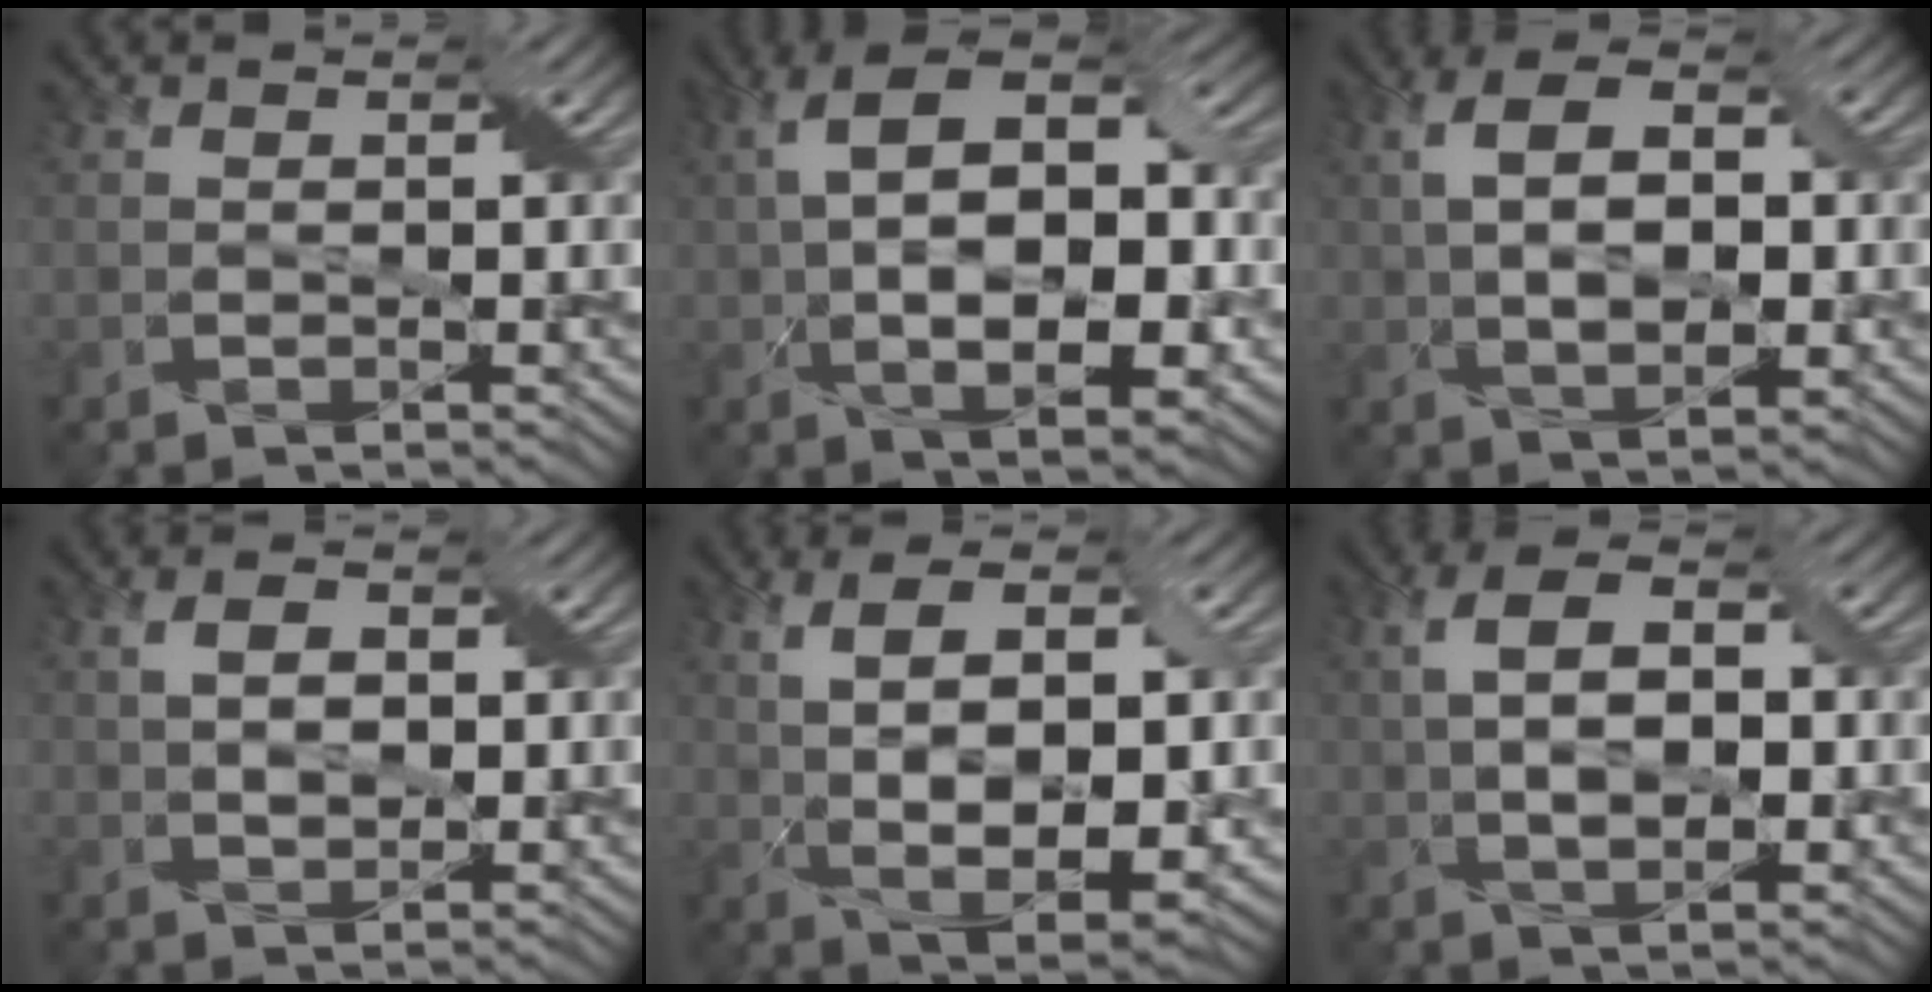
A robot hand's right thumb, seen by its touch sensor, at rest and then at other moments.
{"total": 13.3, "force": [0.1, 6.6, 11.6], "torque": [-0.192, 0.013, 0.003]}
{"total": 7.8, "force": [0.6, 4.0, 6.7], "torque": [-0.130, 0.009, 0.006]}
{"total": 3.6, "force": [0.6, 2.1, 2.9], "torque": [-0.054, -0.001, 0.011]}
{"total": 9.9, "force": [0.7, 4.2, 8.9], "torque": [-0.164, 0.003, 0.017]}
{"total": 7.1, "force": [0.4, 3.6, 6.1], "torque": [-0.120, 0.009, 0.003]}